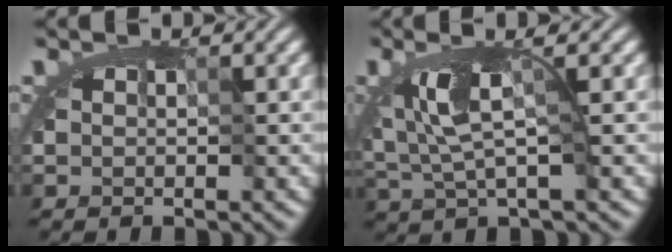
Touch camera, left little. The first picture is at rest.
{"total": 2.7, "force": [-0.8, 0.4, 2.6], "torque": [-0.055, -0.010, -0.014]}